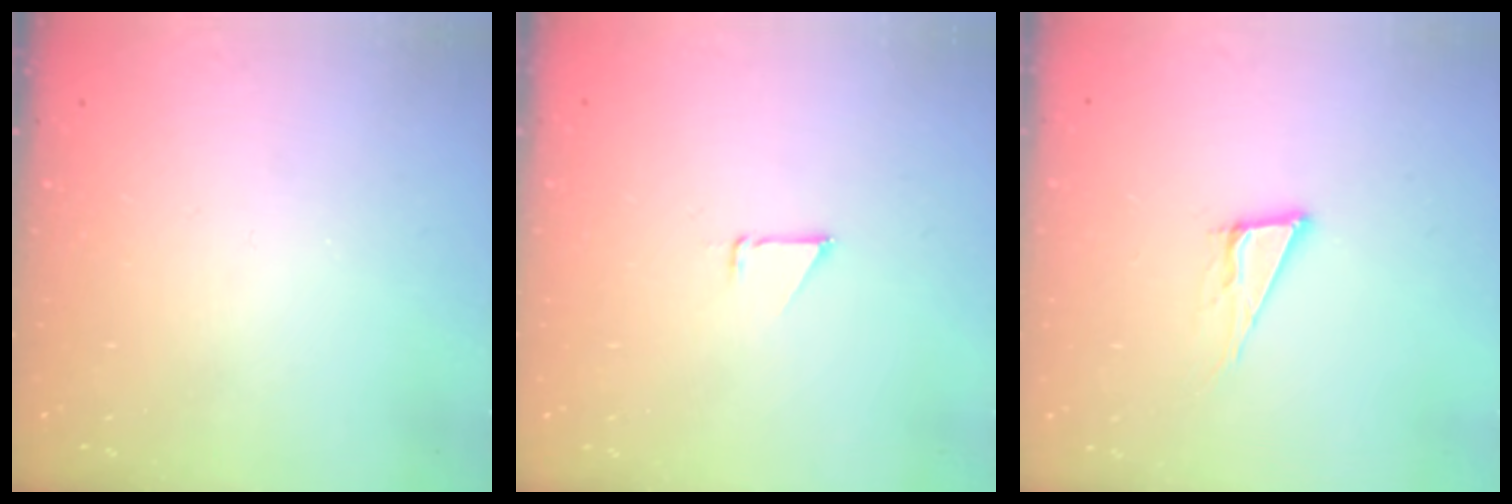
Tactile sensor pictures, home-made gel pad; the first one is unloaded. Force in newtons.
{"total": 0.8, "press": 0.8, "slide": 0.1}
{"total": 9.8, "press": 9.2, "slide": 3.3}